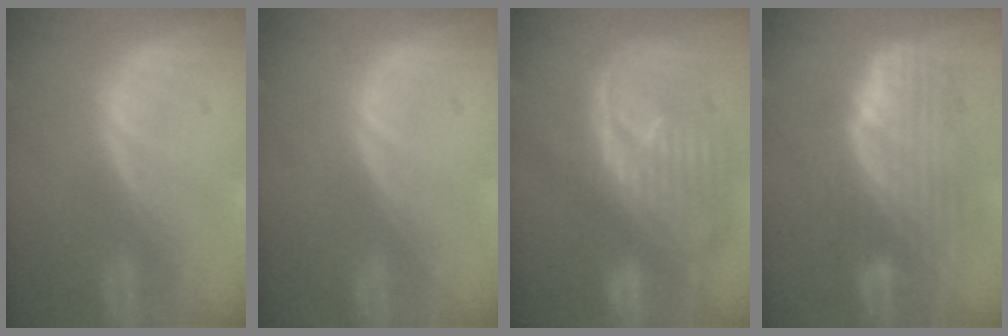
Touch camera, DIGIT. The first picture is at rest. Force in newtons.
{"total": 0.0}
{"total": 12.4, "press": 10.6, "slide": 6.5}
{"total": 10.0, "press": 8.9, "slide": 4.5}